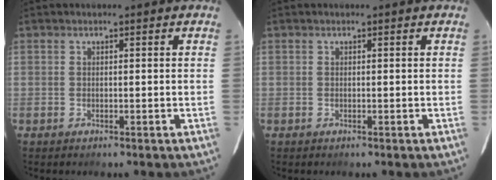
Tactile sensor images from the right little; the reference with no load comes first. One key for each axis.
{"total": 0.0}